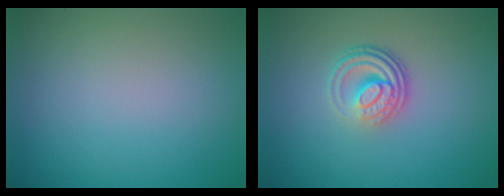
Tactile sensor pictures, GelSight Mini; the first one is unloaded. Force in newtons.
{"total": 4.2, "press": 2.8, "slide": 3.1}